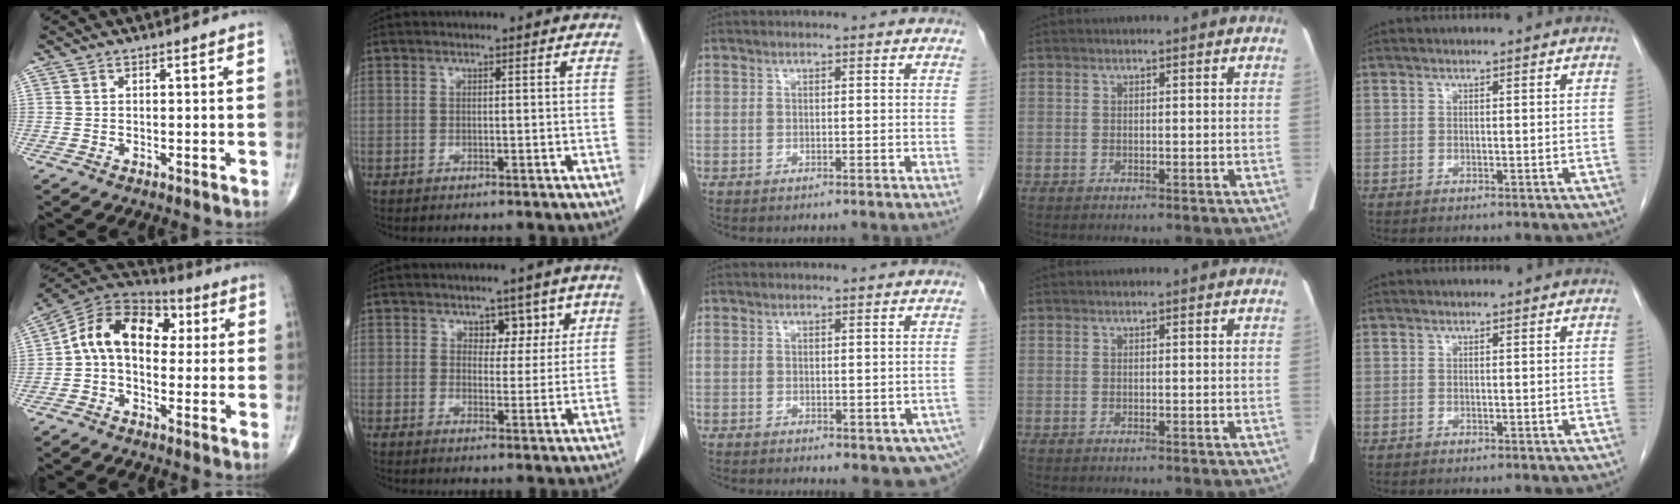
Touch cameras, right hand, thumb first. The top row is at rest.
{"thumb": {"total": 14.3, "force": [1.7, 9.8, 10.3], "torque": [-0.139, 0.042, 0.014]}, "index": {"total": 4.2, "force": [2.1, 3.0, 2.0], "torque": [-0.008, 0.007, 0.030]}, "middle": {"total": 8.5, "force": [-3.5, 4.0, 6.6], "torque": [-0.077, -0.010, -0.043]}}